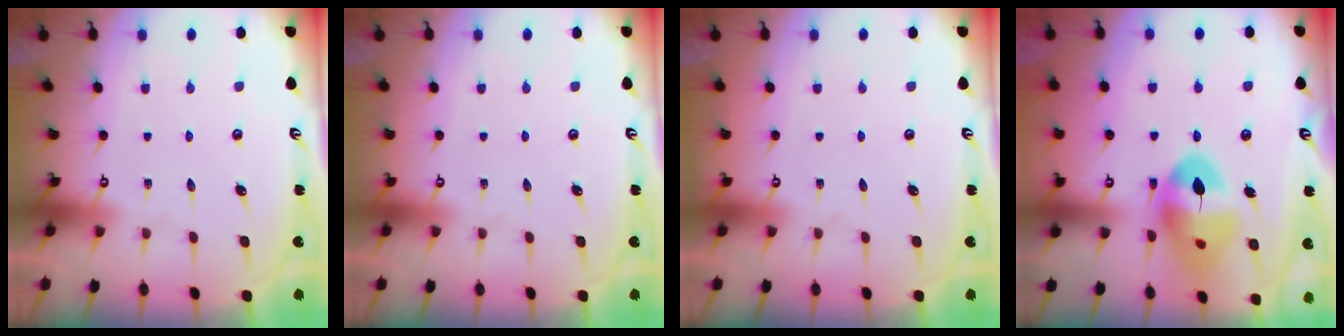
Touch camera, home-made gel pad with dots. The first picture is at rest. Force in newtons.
{"total": 0.0}
{"total": 0.0}
{"total": 15.4, "press": 15.3, "slide": 1.8}